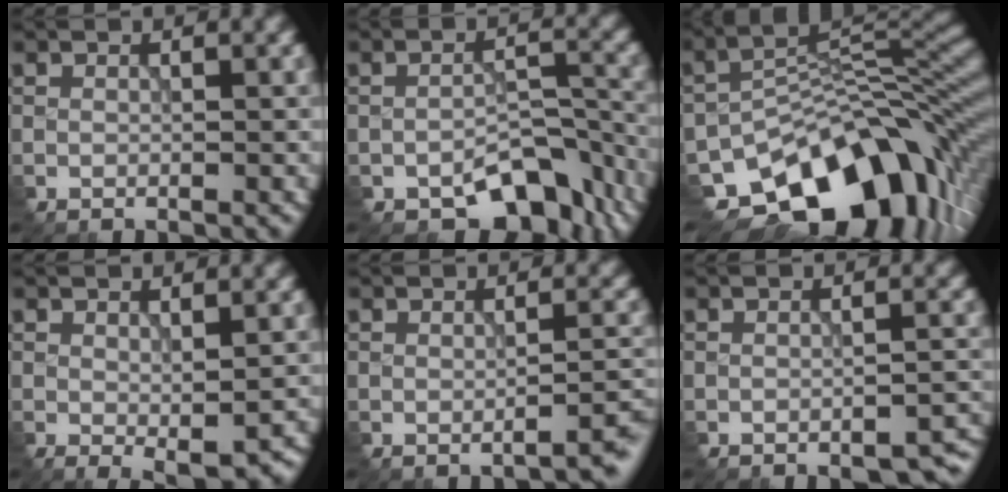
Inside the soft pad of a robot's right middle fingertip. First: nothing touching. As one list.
[{"total": 6.0, "force": [-4.2, 2.9, 3.0], "torque": [-0.033, -0.002, -0.062]}, {"total": 13.8, "force": [-8.3, 7.6, 7.9], "torque": [-0.121, -0.008, -0.134]}, {"total": 2.4, "force": [-0.3, 0.7, 2.2], "torque": [-0.032, -0.011, 0.002]}, {"total": 2.1, "force": [-1.3, 0.3, 1.6], "torque": [-0.015, 0.009, -0.028]}, {"total": 3.5, "force": [-3.2, 0.8, 1.2], "torque": [-0.025, 0.000, -0.041]}]